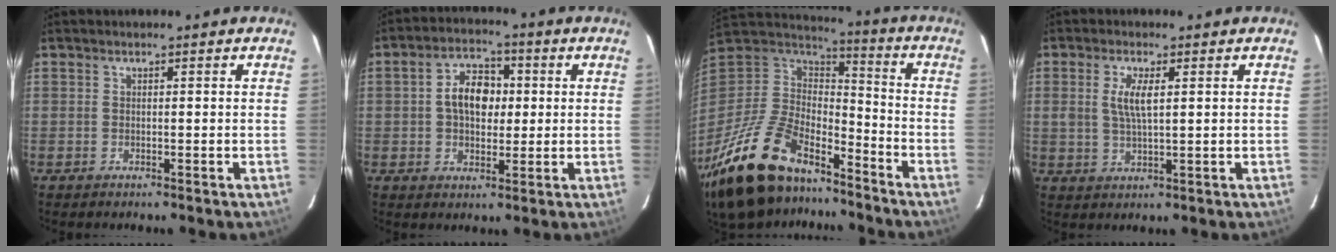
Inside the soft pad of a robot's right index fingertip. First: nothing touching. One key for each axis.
{"total": 8.0, "fx": 0.7, "fy": 5.3, "fz": 6.0, "tx": -0.104, "ty": 0.023, "tz": 0.013}
{"total": 28.1, "fx": -19.9, "fy": 12.4, "fz": 15.6, "tx": -0.331, "ty": -0.022, "tz": -0.336}
{"total": 4.8, "fx": 1.1, "fy": 1.4, "fz": 4.4, "tx": -0.088, "ty": 0.001, "tz": 0.023}